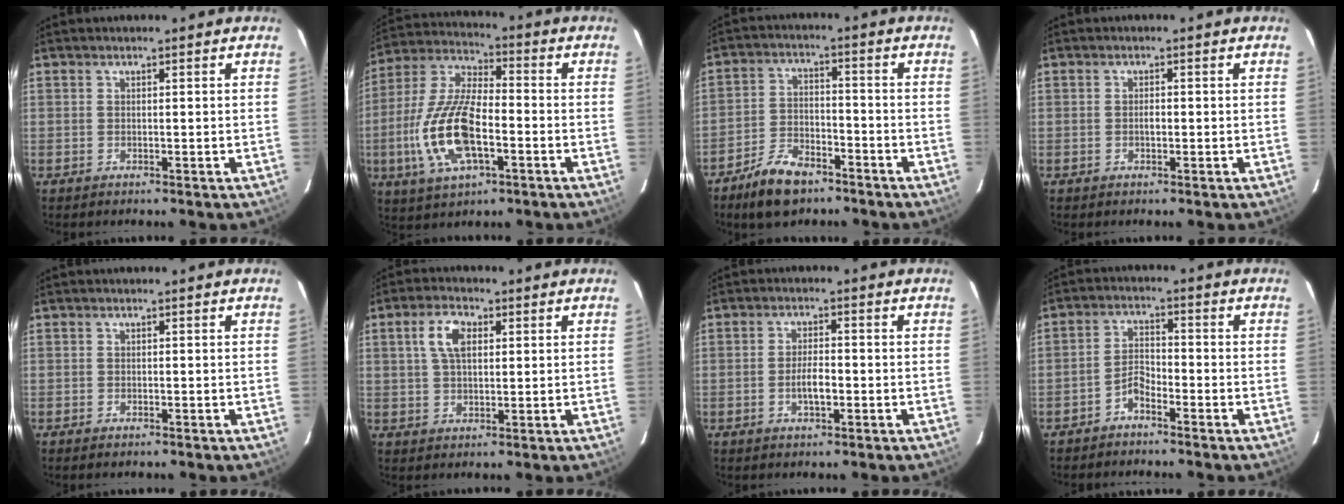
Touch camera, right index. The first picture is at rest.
{"total": 16.6, "force": [-4.7, 6.8, 14.4], "torque": [-0.312, -0.005, -0.090]}
{"total": 9.3, "force": [-6.8, 4.3, 4.6], "torque": [-0.111, 0.006, -0.122]}
{"total": 1.2, "force": [-0.3, 0.7, 0.9], "torque": [-0.015, 0.001, -0.005]}
{"total": 0.6, "force": [-0.5, 0.3, 0.2], "torque": [-0.007, -0.003, -0.010]}
{"total": 5.9, "force": [1.8, 3.2, 4.6], "torque": [-0.087, 0.014, 0.035]}
{"total": 3.7, "force": [-1.2, 1.3, 3.3], "torque": [-0.062, -0.001, -0.019]}
{"total": 3.4, "force": [-2.8, 1.3, 1.6], "torque": [-0.042, 0.014, -0.056]}